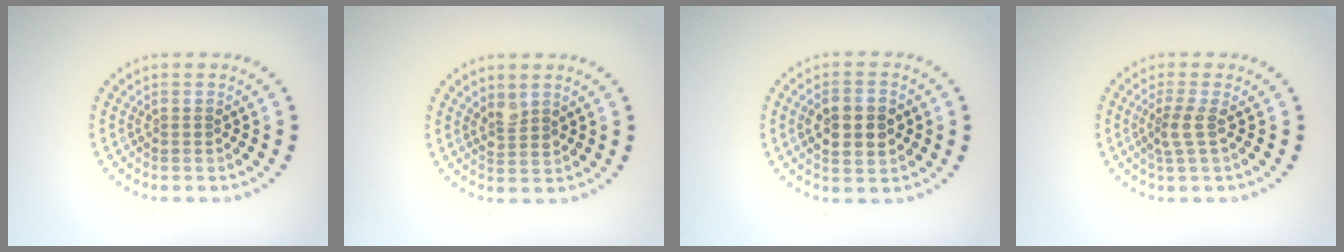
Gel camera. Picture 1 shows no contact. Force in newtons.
{"total": 1.7, "press": 1.4, "slide": 0.9}
{"total": 4.5, "press": 4.5, "slide": 0.1}
{"total": 2.1, "press": 1.6, "slide": 1.3}